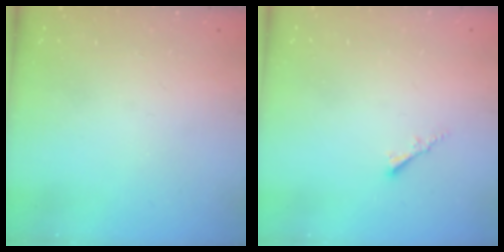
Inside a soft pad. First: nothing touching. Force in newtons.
{"total": 1.8, "press": 1.7, "slide": 0.5}